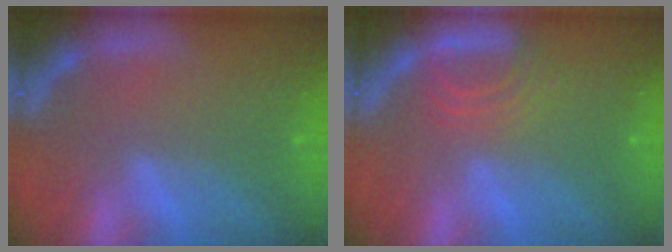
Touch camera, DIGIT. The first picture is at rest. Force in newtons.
{"total": 4.0}